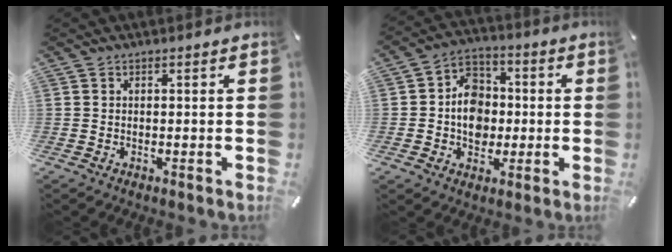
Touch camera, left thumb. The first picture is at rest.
{"total": 9.6, "force": [-1.2, 8.2, 4.8], "torque": [-0.078, 0.023, -0.019]}